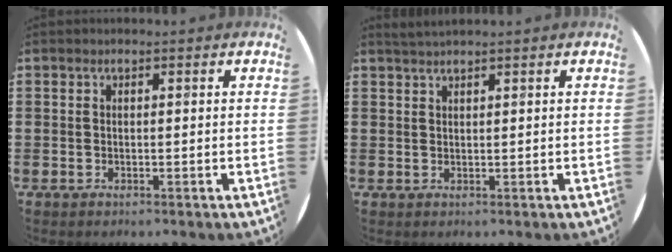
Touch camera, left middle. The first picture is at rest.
{"total": 1.3, "force": [1.2, -0.2, 0.5], "torque": [-0.009, 0.001, 0.023]}